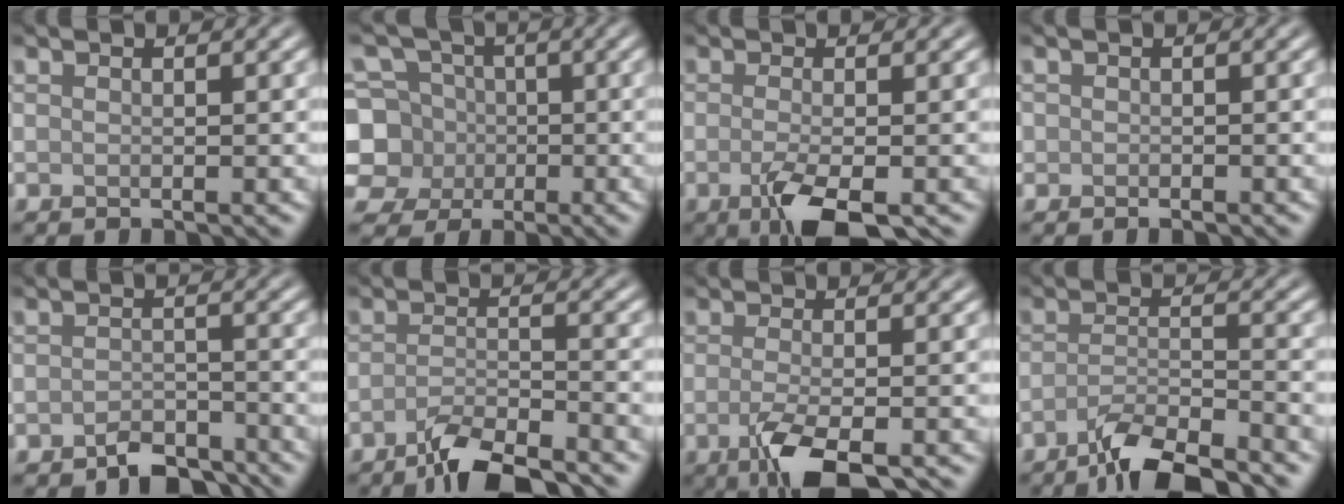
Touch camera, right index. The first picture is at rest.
{"total": 7.8, "force": [-1.4, 7.1, 2.8], "torque": [-0.064, 0.013, -0.055]}
{"total": 4.9, "force": [-1.9, 1.5, 4.3], "torque": [-0.080, -0.011, -0.039]}
{"total": 0.7, "force": [-0.3, 0.6, 0.2], "torque": [0.002, -0.006, -0.008]}
{"total": 3.7, "force": [-2.9, 1.7, 1.5], "torque": [-0.021, 0.000, -0.054]}
{"total": 5.1, "force": [-4.1, 1.0, 2.9], "torque": [-0.051, -0.003, -0.081]}
{"total": 5.7, "force": [-2.5, 1.9, 4.8], "torque": [-0.086, -0.010, -0.049]}
{"total": 5.3, "force": [-4.1, 0.9, 3.1], "torque": [-0.052, -0.002, -0.083]}